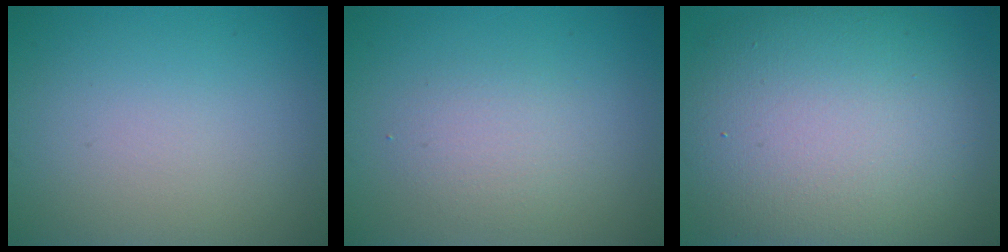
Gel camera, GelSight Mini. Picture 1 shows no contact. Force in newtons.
{"total": 1.9, "press": 1.9, "slide": 0.0}
{"total": 13.7, "press": 13.6, "slide": 1.5}